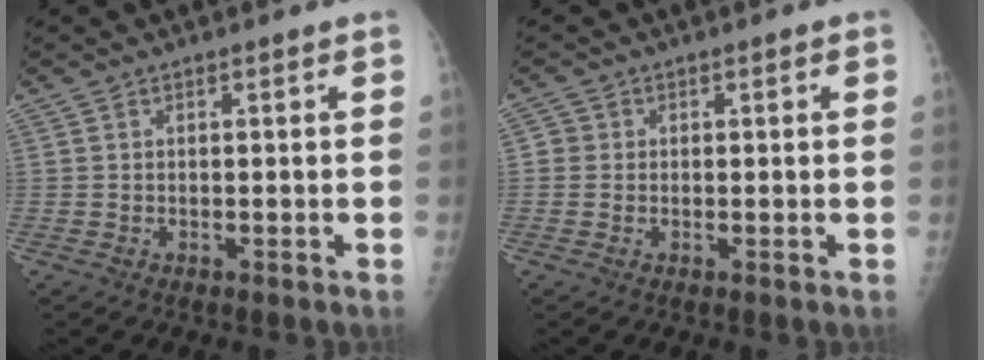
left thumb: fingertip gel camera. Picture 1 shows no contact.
{"total": 2.1, "force": [0.0, 2.0, 0.5], "torque": [0.008, 0.005, -0.005]}